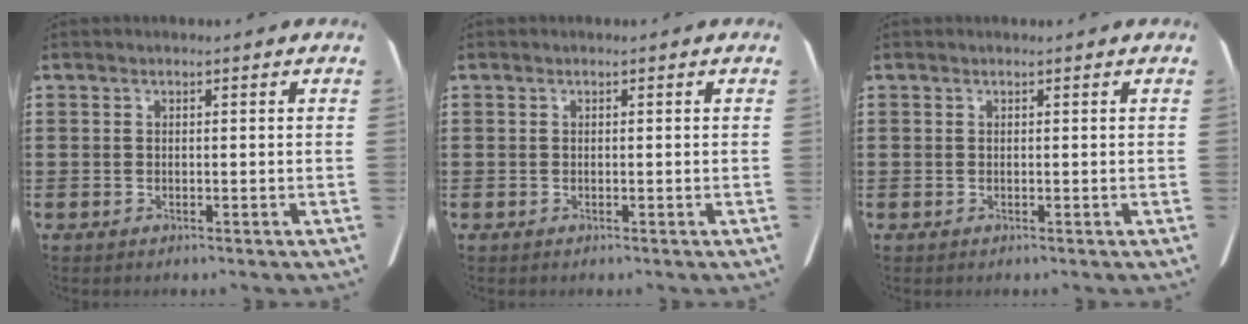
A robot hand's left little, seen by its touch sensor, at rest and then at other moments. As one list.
[{"total": 0.0}, {"total": 0.0}]